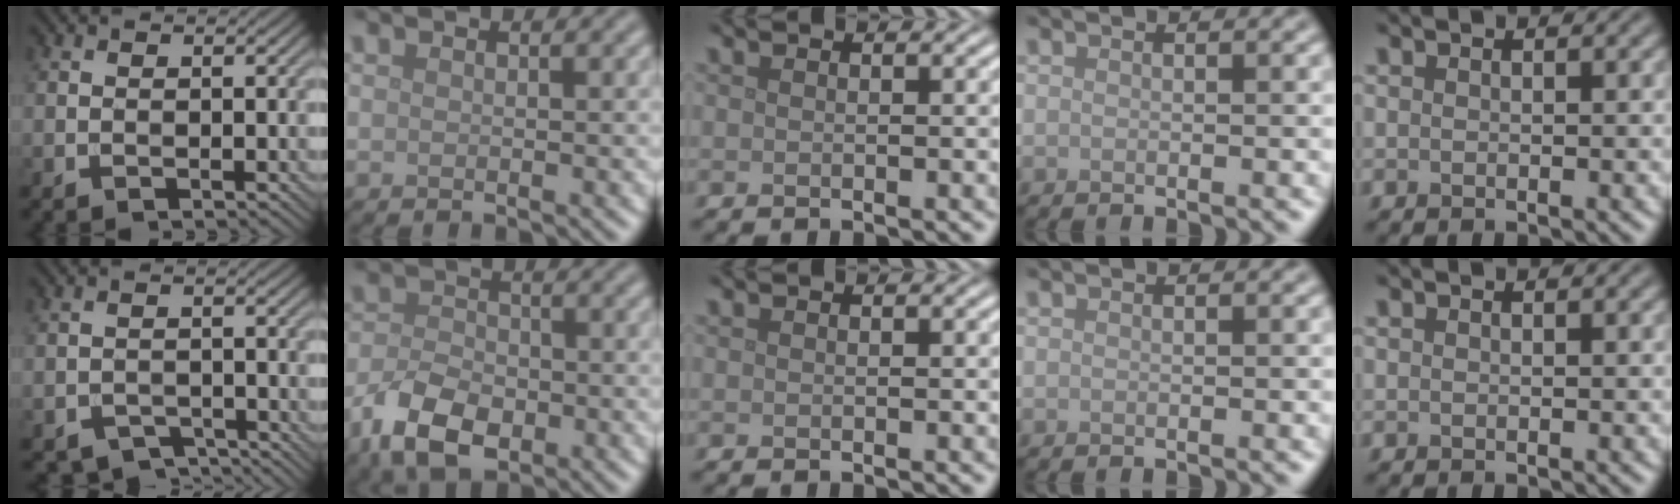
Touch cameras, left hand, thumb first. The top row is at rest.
{"thumb": {"total": 3.8, "force": [-3.2, 1.7, 1.1], "torque": [-0.014, -0.009, -0.053]}, "index": {"total": 6.5, "force": [-3.1, 3.8, 4.2], "torque": [-0.090, -0.007, -0.062]}}